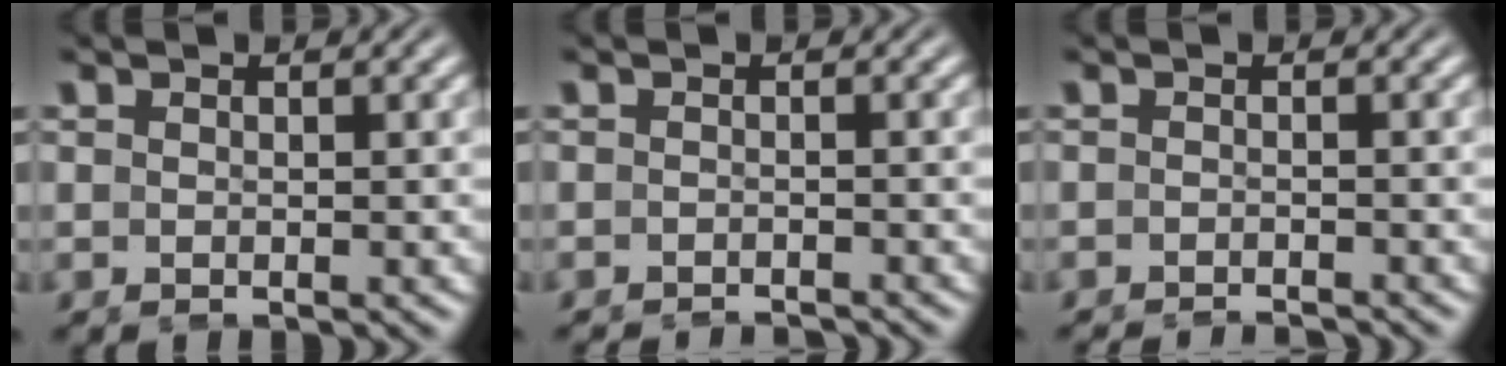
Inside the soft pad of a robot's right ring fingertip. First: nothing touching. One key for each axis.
{"total": 2.4, "fx": -2.4, "fy": 0.1, "fz": 0.1, "tx": 0.000, "ty": -0.009, "tz": -0.037}
{"total": 2.7, "fx": -2.7, "fy": 0.1, "fz": 0.2, "tx": -0.001, "ty": -0.008, "tz": -0.042}